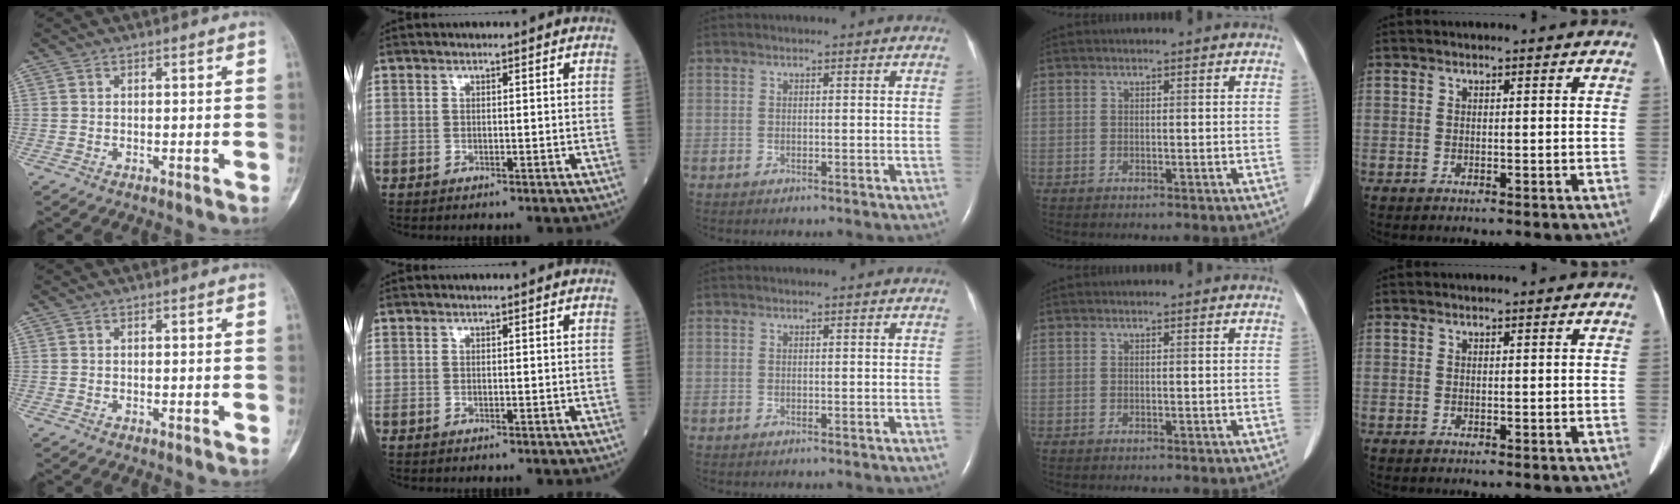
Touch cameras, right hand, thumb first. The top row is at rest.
{}